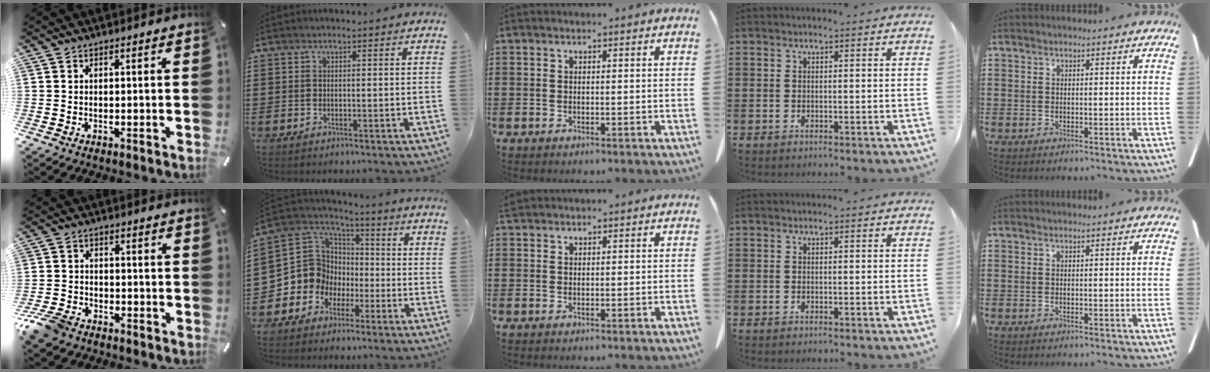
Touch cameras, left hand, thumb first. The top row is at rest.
{"thumb": {"total": 6.6, "force": [-5.4, 3.2, 2.2], "torque": [-0.064, 0.018, -0.111]}, "index": {"total": 9.9, "force": [-1.0, 9.6, 2.2], "torque": [-0.104, -0.017, -0.016]}, "middle": {"total": 0.8, "force": [0.8, 0.1, 0.1], "torque": [-0.005, -0.001, 0.017]}}